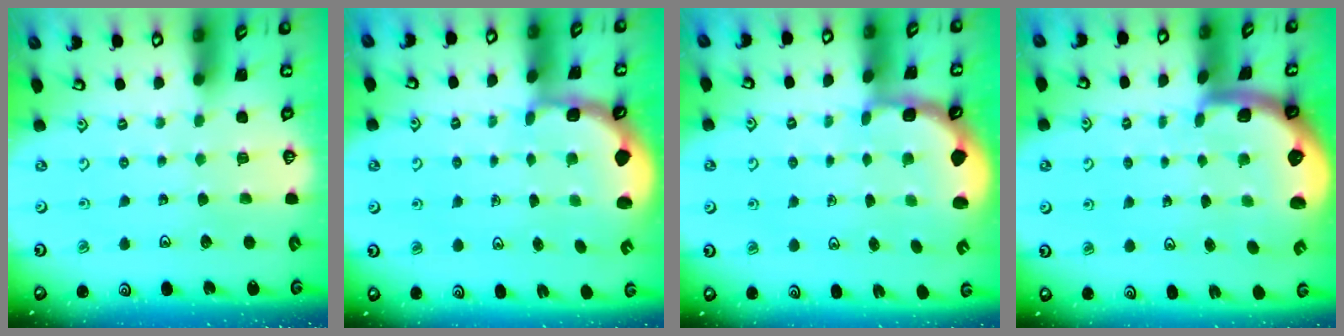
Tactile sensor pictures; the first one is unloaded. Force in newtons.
{"total": 2.2, "press": 1.9, "slide": 1.1}
{"total": 2.4, "press": 2.1, "slide": 1.2}
{"total": 3.1, "press": 3.0, "slide": 0.9}